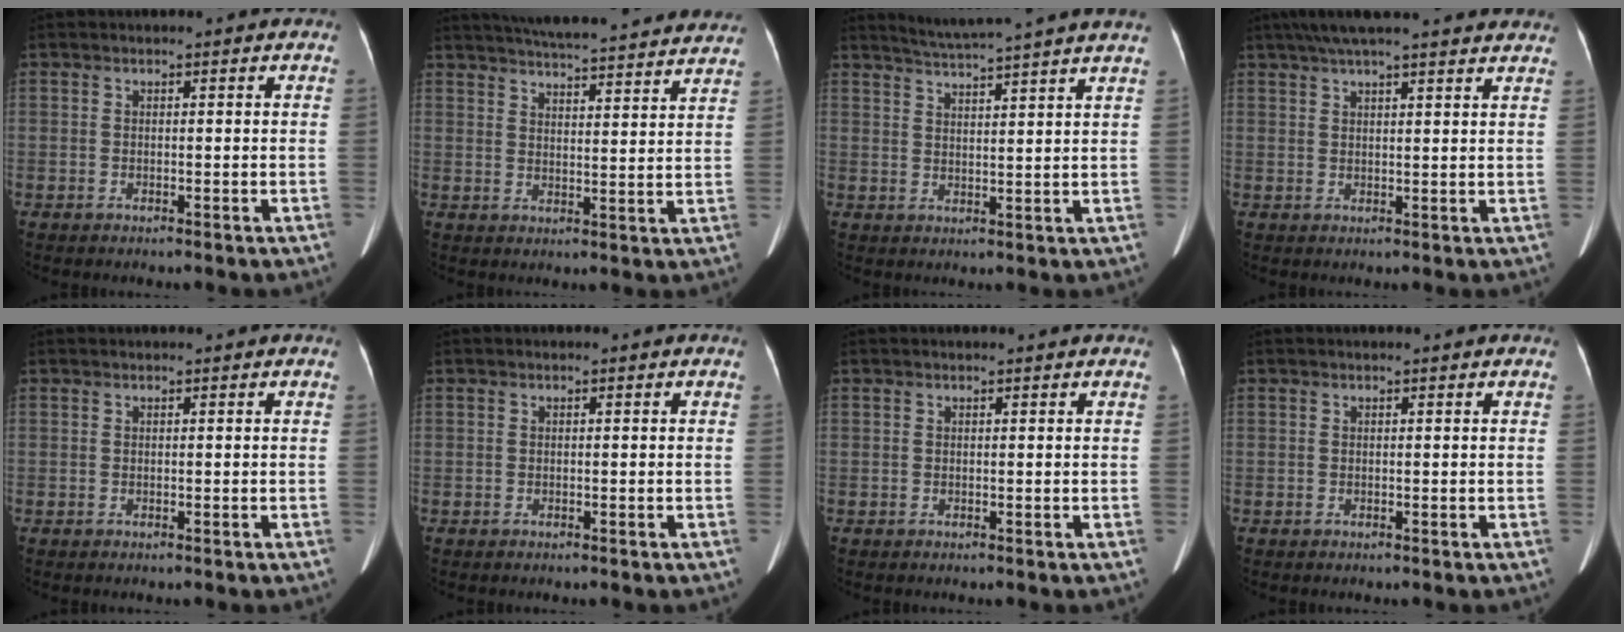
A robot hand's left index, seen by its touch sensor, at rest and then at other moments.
{"total": 26.3, "force": [24.2, 2.9, 9.9], "torque": [-0.165, -0.015, 0.304]}
{"total": 12.8, "force": [11.5, -1.7, 5.3], "torque": [-0.096, -0.007, 0.150]}
{"total": 20.5, "force": [18.0, 1.9, 9.6], "torque": [-0.151, 0.042, 0.233]}
{"total": 1.2, "force": [1.1, 0.0, 0.4], "torque": [-0.005, 0.019, 0.020]}
{"total": 0.0}
{"total": 2.1, "force": [1.9, 0.1, 0.8], "torque": [-0.010, 0.013, 0.022]}
{"total": 1.5, "force": [1.4, 0.0, 0.6], "torque": [-0.008, 0.012, 0.017]}